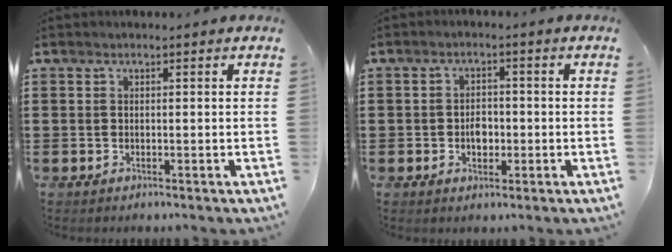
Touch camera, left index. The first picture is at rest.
{"total": 3.0, "force": [-0.6, 1.9, 2.2], "torque": [-0.036, -0.002, -0.013]}